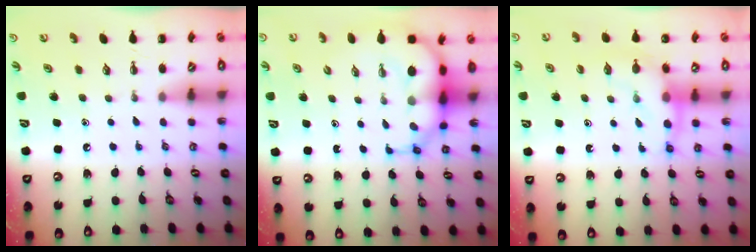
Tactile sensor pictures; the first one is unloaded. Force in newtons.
{"total": 7.2, "press": 6.8, "slide": 2.2}
{"total": 10.2, "press": 10.1, "slide": 1.6}